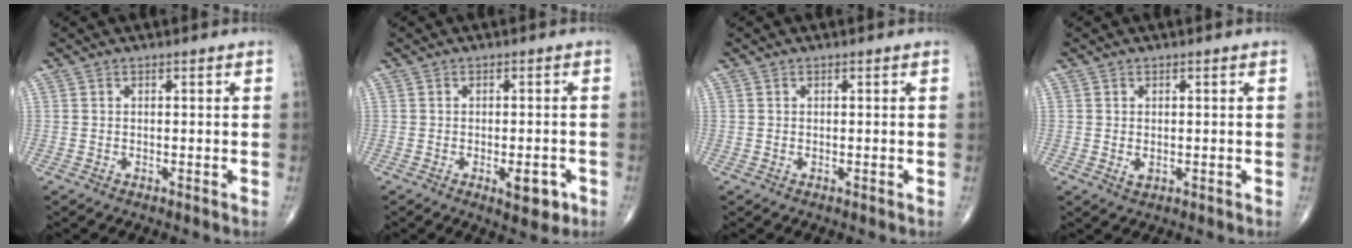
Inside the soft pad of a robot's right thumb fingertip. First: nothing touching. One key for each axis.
{"total": 5.1, "fx": -2.1, "fy": 2.1, "fz": 4.1, "tx": -0.038, "ty": 0.001, "tz": -0.023}
{"total": 0.0}
{"total": 1.4, "fx": -0.1, "fy": 0.9, "fz": 1.0, "tx": -0.014, "ty": -0.003, "tz": 0.002}